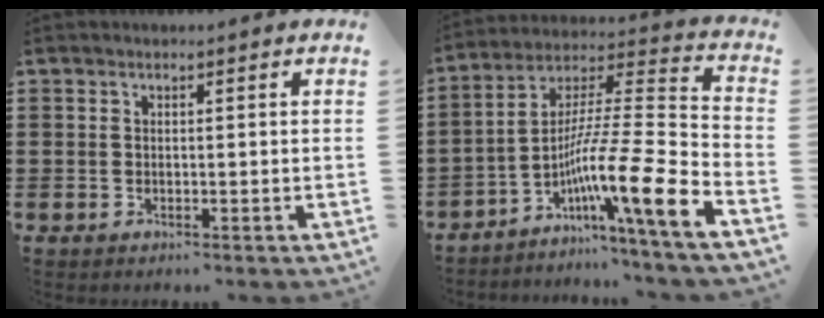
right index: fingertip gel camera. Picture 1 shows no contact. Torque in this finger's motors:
{"motor_torque": [-0.70, 0.26, 0.00, -0.01]}